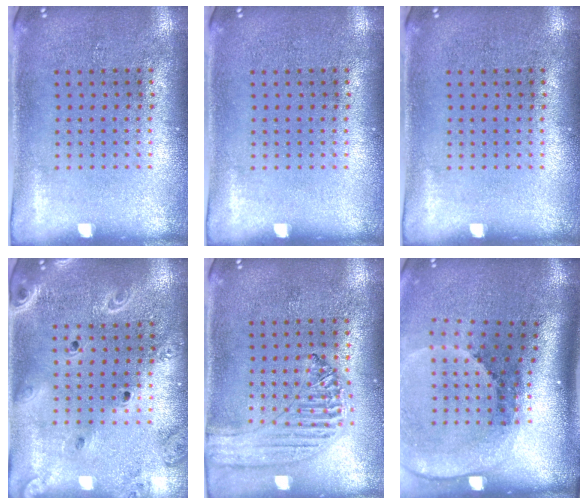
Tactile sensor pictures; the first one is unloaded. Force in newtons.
{"total": 0.0}
{"total": 0.0}
{"total": 2.1, "press": 1.9, "slide": 0.9}
{"total": 1.3, "press": 1.3, "slide": 0.2}
{"total": 2.8, "press": 1.9, "slide": 2.1}